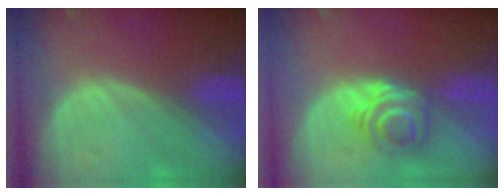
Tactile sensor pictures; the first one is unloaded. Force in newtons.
{"total": 6.0, "press": 5.0, "slide": 3.3}